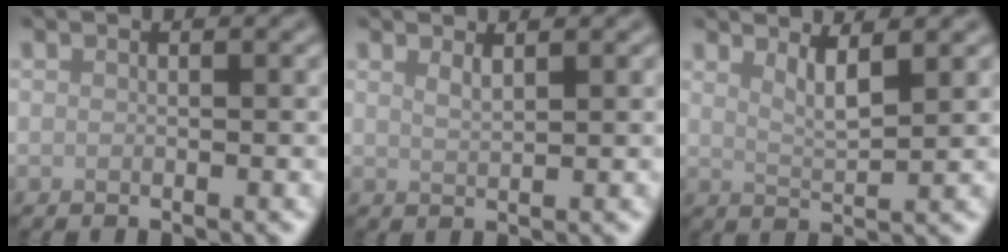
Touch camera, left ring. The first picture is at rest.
{"total": 1.2, "force": [0.9, 0.4, 0.7], "torque": [-0.011, -0.001, 0.017]}
{"total": 2.8, "force": [1.6, 0.7, 2.1], "torque": [-0.030, -0.006, 0.030]}